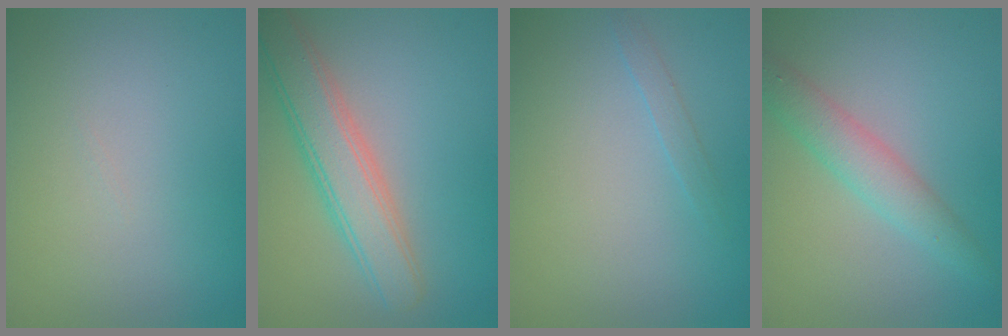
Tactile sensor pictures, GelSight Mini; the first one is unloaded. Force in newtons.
{"total": 5.1, "press": 5.1, "slide": 0.6}
{"total": 0.9, "press": 0.9, "slide": 0.0}
{"total": 3.3, "press": 3.3, "slide": 0.0}